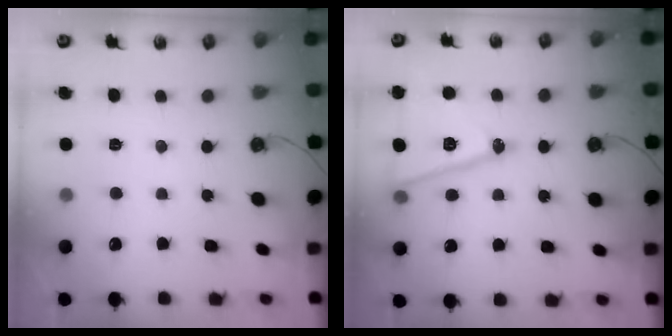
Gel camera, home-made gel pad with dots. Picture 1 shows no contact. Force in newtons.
{"total": 15.6, "press": 15.1, "slide": 3.6}